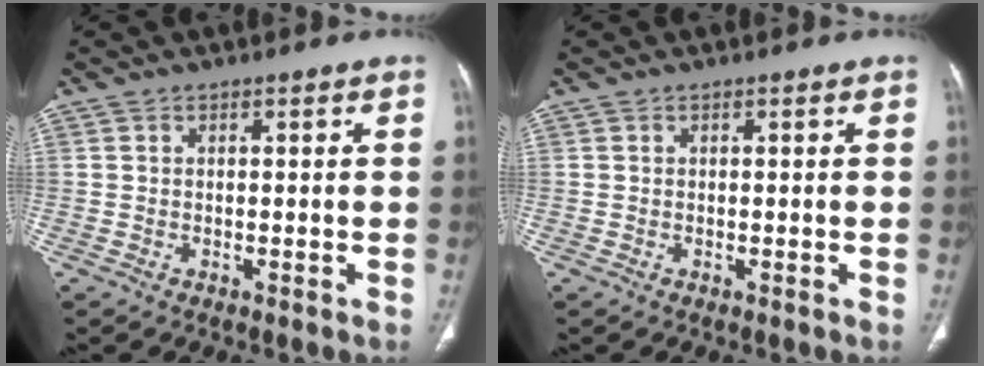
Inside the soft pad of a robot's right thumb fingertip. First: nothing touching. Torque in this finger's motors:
{"motor_torque": [0.02, 0.02, -0.01, 0.00, 0.00]}